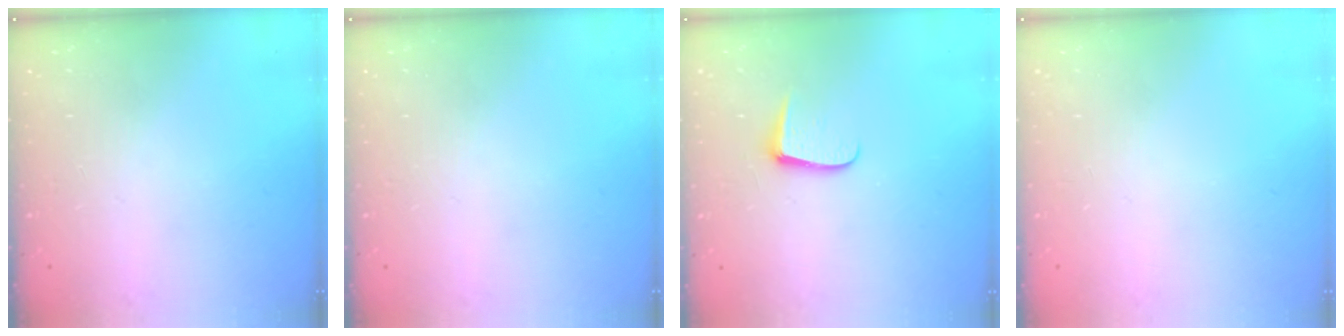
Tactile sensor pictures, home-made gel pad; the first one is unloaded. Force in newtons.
{"total": 0.0}
{"total": 6.0, "press": 6.0, "slide": 0.8}
{"total": 0.0}